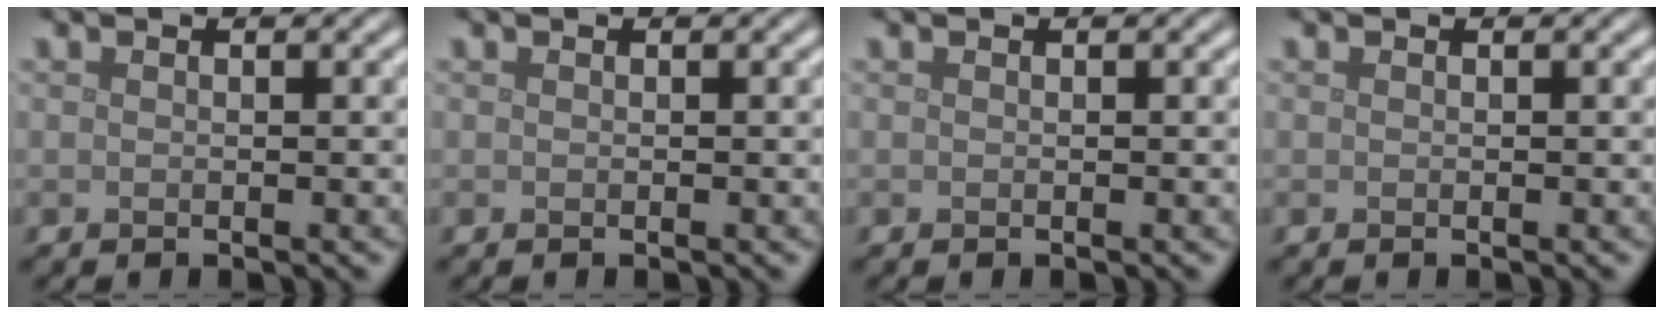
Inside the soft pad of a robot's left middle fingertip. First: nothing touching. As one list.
[{"total": 0.0}, {"total": 0.0}, {"total": 0.0}]